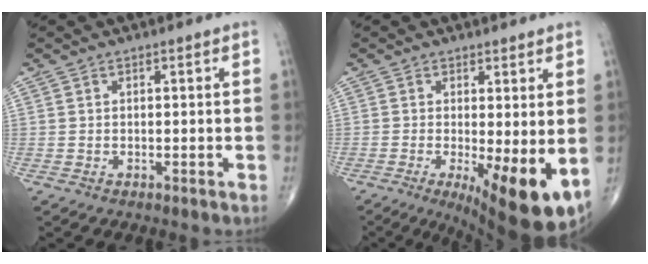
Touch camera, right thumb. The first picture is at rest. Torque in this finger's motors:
{"motor_torque": [2.10, 2.20, 0.56, -0.64, 0.41]}